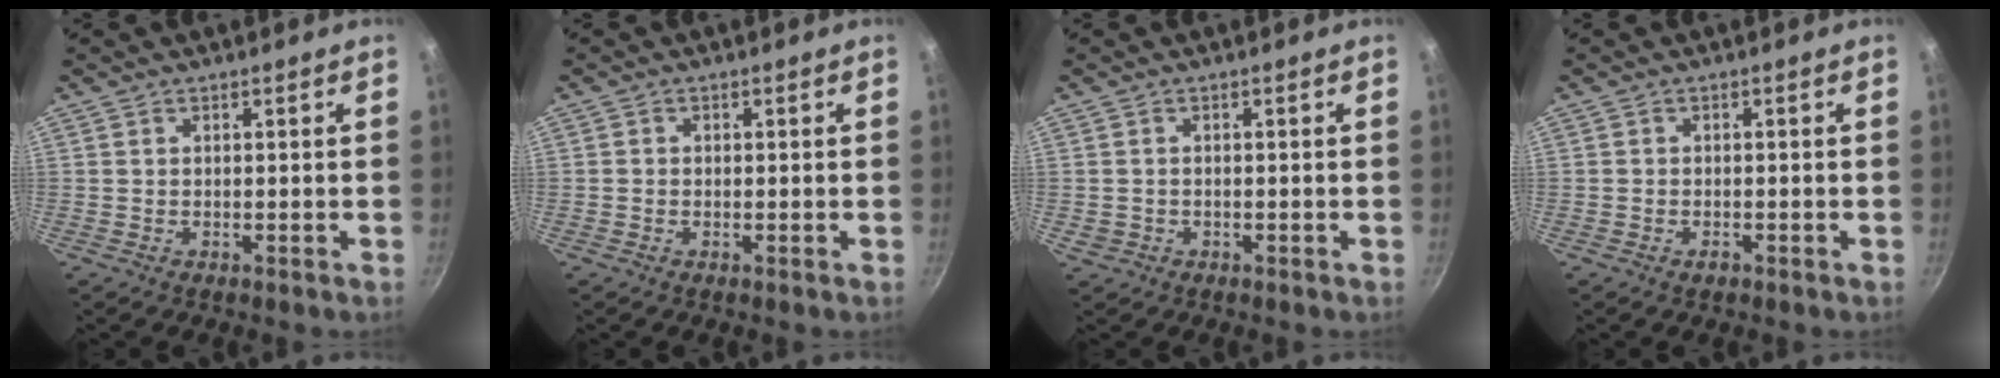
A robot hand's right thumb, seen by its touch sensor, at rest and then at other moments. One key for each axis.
{"total": 0.6, "fx": -0.2, "fy": 0.5, "fz": 0.2, "tx": -0.002, "ty": 0.002, "tz": -0.005}
{"total": 1.4, "fx": -0.3, "fy": 1.3, "fz": 0.4, "tx": -0.010, "ty": 0.003, "tz": 0.003}
{"total": 1.2, "fx": -0.8, "fy": 0.7, "fz": 0.6, "tx": -0.013, "ty": 0.003, "tz": -0.014}